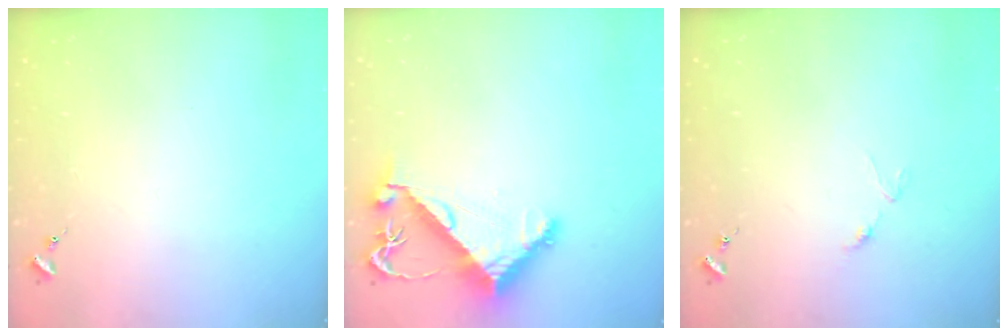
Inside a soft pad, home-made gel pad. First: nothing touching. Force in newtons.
{"total": 8.0, "press": 8.0, "slide": 0.7}
{"total": 3.1, "press": 3.0, "slide": 0.4}